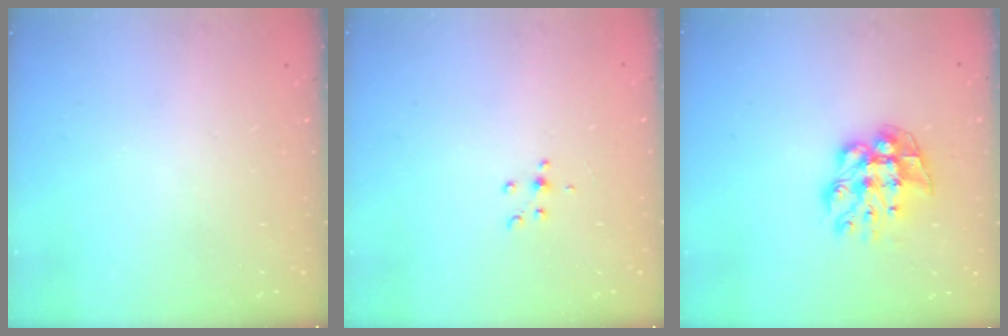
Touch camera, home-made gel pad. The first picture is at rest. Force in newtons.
{"total": 4.3, "press": 4.2, "slide": 1.0}
{"total": 10.2, "press": 10.2, "slide": 0.5}